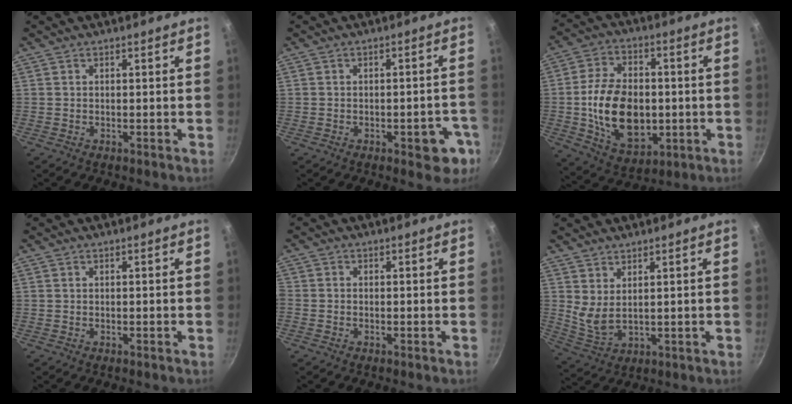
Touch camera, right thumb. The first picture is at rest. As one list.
[{"total": 7.1, "force": [-3.0, 3.3, 5.4], "torque": [-0.033, 0.020, -0.033]}, {"total": 17.8, "force": [-1.5, 11.7, 13.3], "torque": [-0.211, 0.007, -0.017]}, {"total": 0.0}, {"total": 0.8, "force": [-0.5, 0.4, 0.5], "torque": [-0.019, 0.004, -0.017]}, {"total": 4.8, "force": [2.5, 1.9, 3.6], "torque": [-0.064, -0.031, 0.058]}]